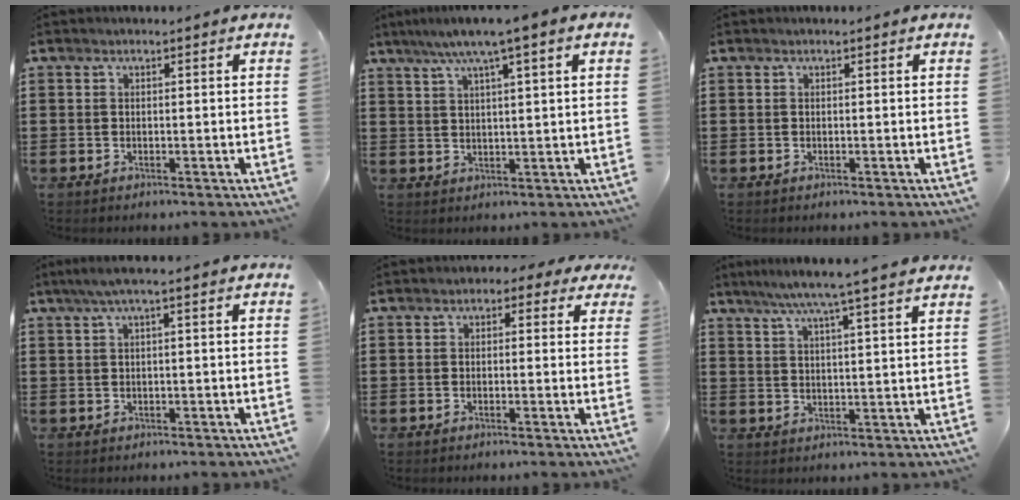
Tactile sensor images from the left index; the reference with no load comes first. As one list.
[{"total": 5.3, "force": [3.2, -0.3, 4.1], "torque": [-0.088, -0.003, 0.051]}, {"total": 0.0}, {"total": 2.0, "force": [0.0, 0.0, 2.0], "torque": [-0.034, -0.001, -0.001]}, {"total": 1.4, "force": [0.0, 1.1, 0.8], "torque": [-0.021, 0.008, -0.003]}, {"total": 6.2, "force": [5.1, -0.9, 3.3], "torque": [-0.079, -0.018, 0.088]}]